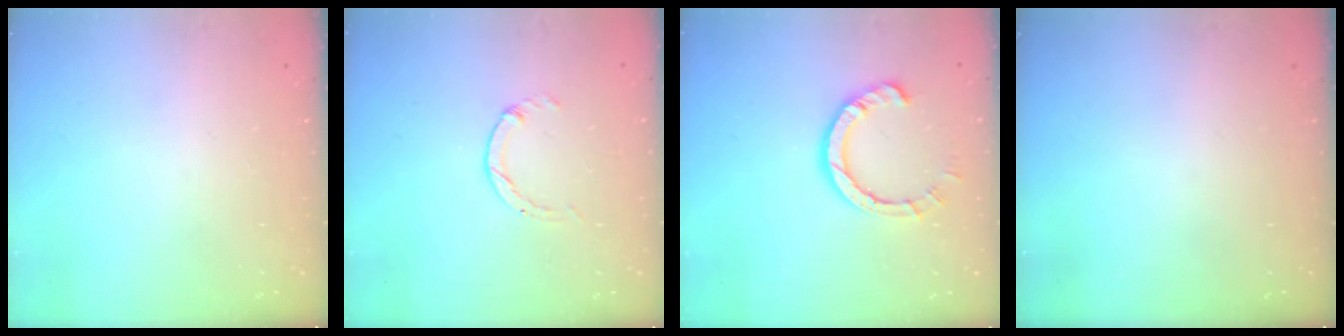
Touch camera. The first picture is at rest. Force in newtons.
{"total": 0.0}
{"total": 7.5, "press": 7.4, "slide": 0.9}
{"total": 0.0}